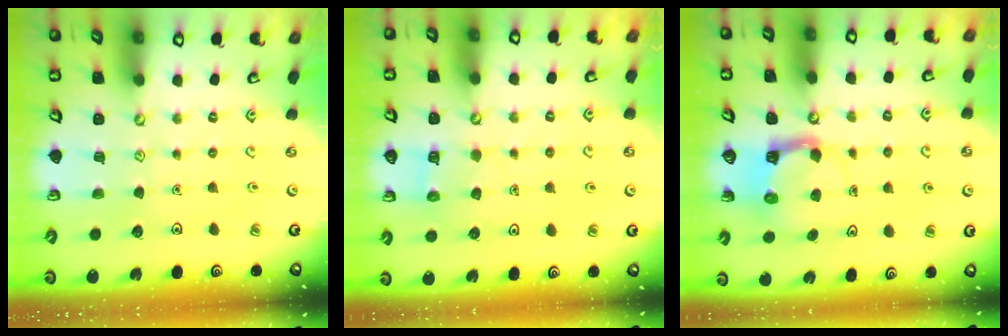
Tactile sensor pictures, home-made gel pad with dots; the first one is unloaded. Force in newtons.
{"total": 5.5, "press": 5.5, "slide": 0.6}
{"total": 4.4, "press": 4.4, "slide": 0.2}